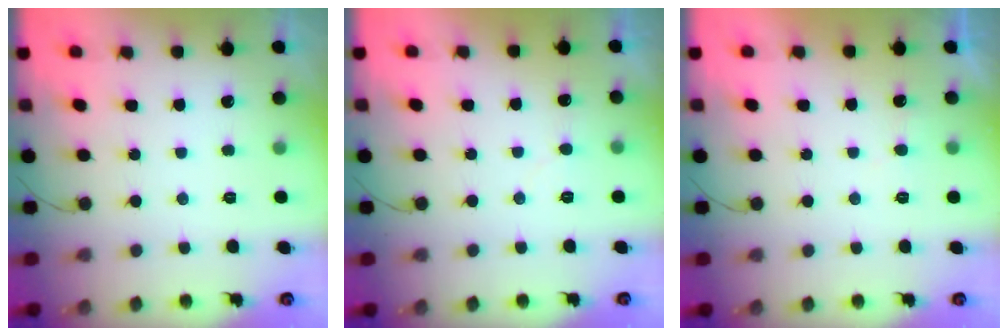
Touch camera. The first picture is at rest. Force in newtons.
{"total": 4.7, "press": 4.7, "slide": 0.3}
{"total": 5.0, "press": 5.0, "slide": 0.3}